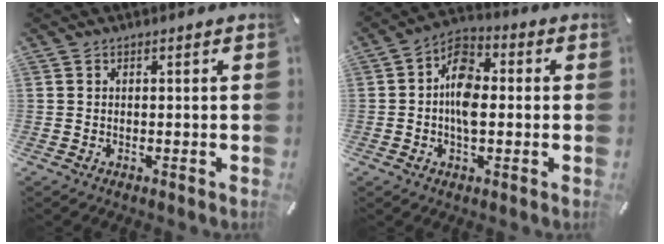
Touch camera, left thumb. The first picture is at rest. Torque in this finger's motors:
{"motor_torque": [0.89, 1.92, 0.70, -0.58, 0.25]}